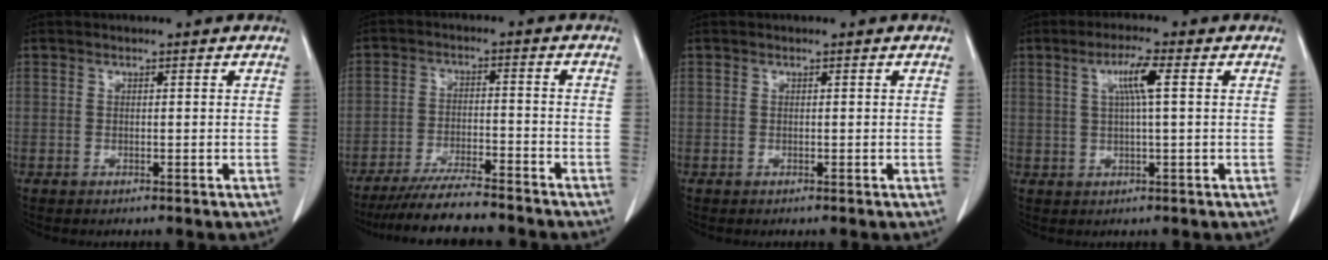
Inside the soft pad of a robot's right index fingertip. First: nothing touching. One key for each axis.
{"total": 10.1, "fx": -9.1, "fy": 1.0, "fz": 4.2, "tx": -0.066, "ty": -0.017, "tz": -0.148}
{"total": 0.0}
{"total": 4.7, "fx": 1.3, "fy": -0.1, "fz": 4.6, "tx": -0.085, "ty": 0.006, "tz": 0.025}